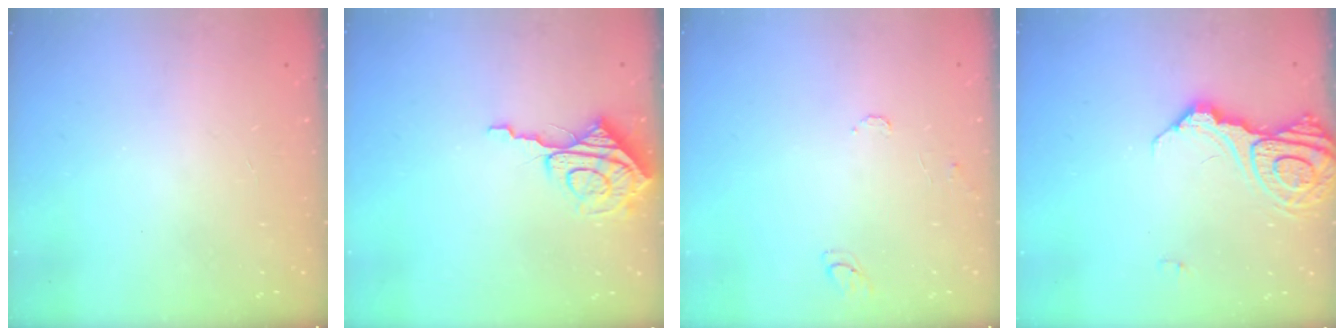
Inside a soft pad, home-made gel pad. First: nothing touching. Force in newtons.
{"total": 9.7, "press": 9.7, "slide": 0.8}
{"total": 7.6, "press": 7.5, "slide": 0.6}
{"total": 14.0, "press": 13.9, "slide": 1.1}